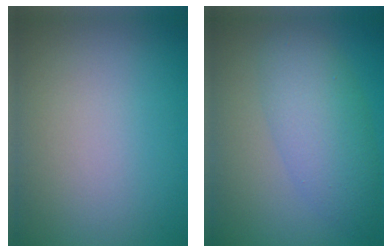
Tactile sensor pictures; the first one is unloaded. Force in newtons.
{"total": 5.0, "press": 5.0, "slide": 0.2}